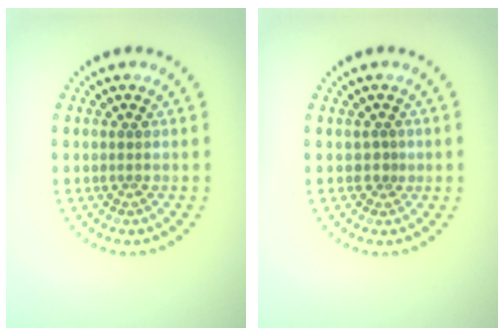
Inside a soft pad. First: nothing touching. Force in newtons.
{"total": 0.8, "press": 0.4, "slide": 0.6}